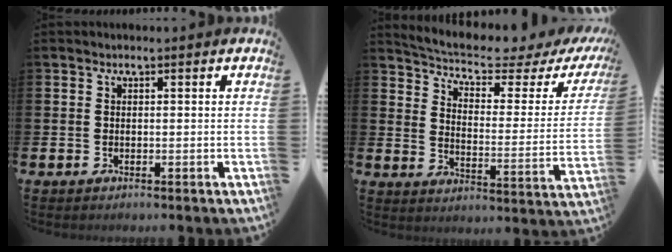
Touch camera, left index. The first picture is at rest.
{"total": 5.8, "force": [5.3, 0.7, 2.4], "torque": [-0.074, -0.042, 0.084]}